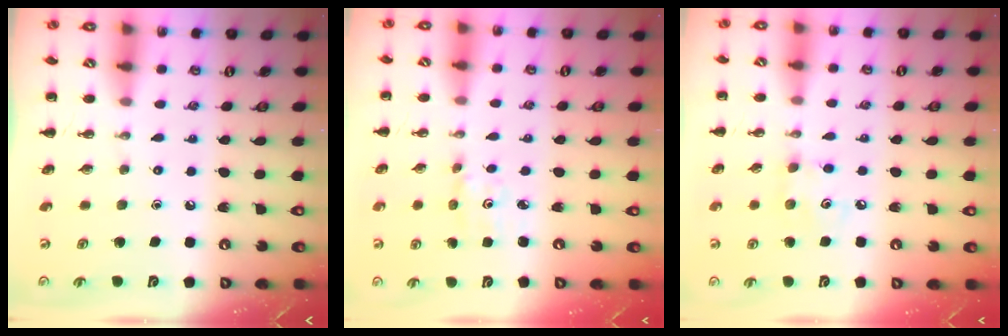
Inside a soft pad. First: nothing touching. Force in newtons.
{"total": 1.6, "press": 1.5, "slide": 0.3}
{"total": 5.5, "press": 5.4, "slide": 1.2}